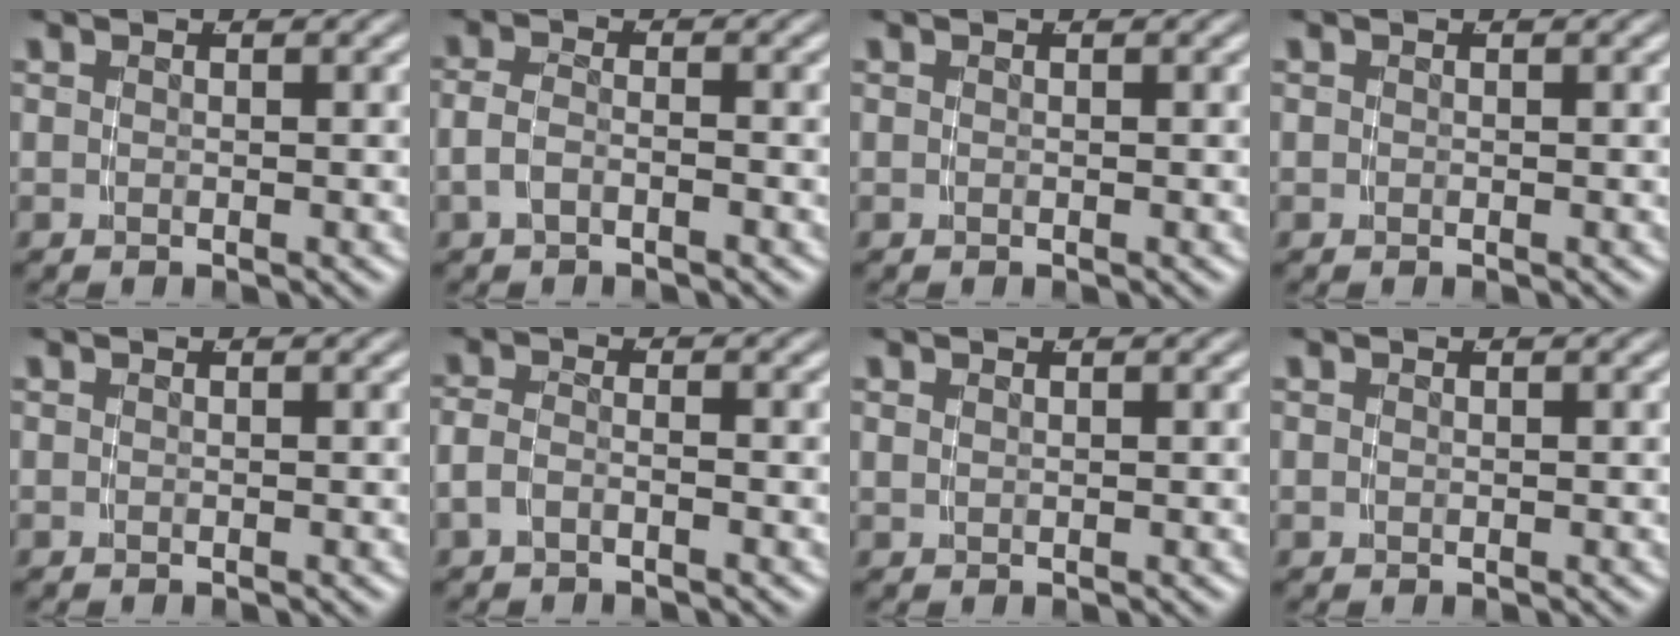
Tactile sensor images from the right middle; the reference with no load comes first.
{"total": 2.0, "force": [-1.0, 1.0, 1.4], "torque": [-0.038, -0.009, -0.015]}
{"total": 0.0}
{"total": 0.0}
{"total": 0.0}
{"total": 2.0, "force": [-1.1, 1.0, 1.3], "torque": [-0.036, -0.010, -0.017]}
{"total": 0.5, "force": [0.5, -0.3, 0.1], "torque": [0.003, -0.002, 0.015]}
{"total": 0.0}